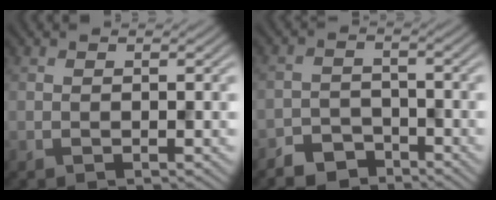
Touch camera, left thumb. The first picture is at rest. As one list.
[{"total": 4.1, "force": [-3.5, 1.9, 0.9], "torque": [-0.012, -0.001, -0.068]}]